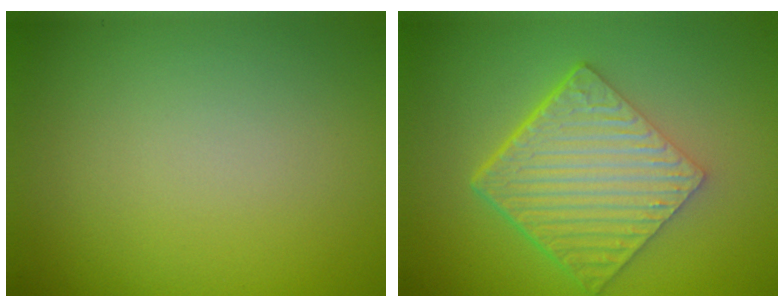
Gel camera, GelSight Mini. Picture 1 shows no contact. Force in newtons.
{"total": 6.5, "press": 4.4, "slide": 4.7}